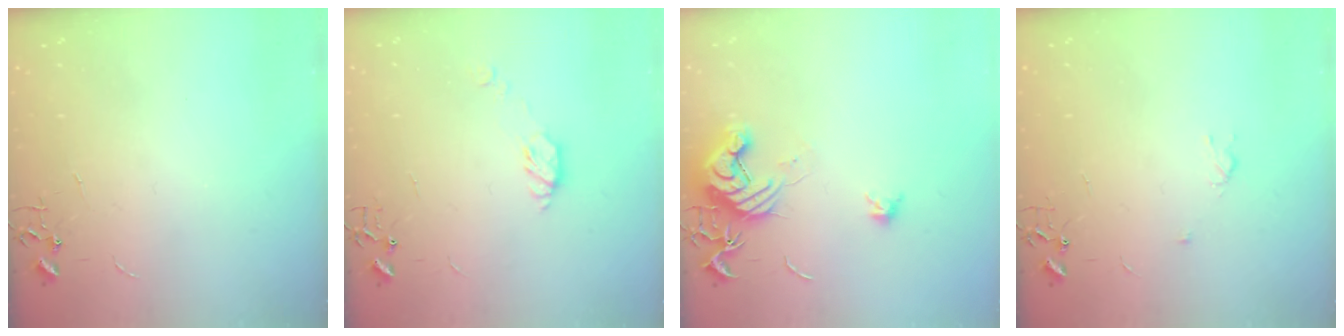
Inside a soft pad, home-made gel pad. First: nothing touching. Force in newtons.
{"total": 6.4, "press": 6.4, "slide": 0.3}
{"total": 13.1, "press": 13.1, "slide": 1.0}
{"total": 3.1, "press": 3.0, "slide": 0.5}